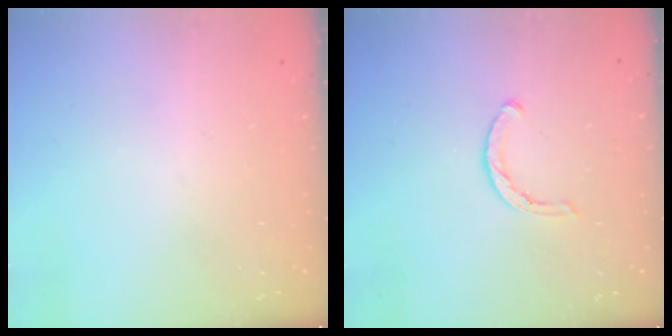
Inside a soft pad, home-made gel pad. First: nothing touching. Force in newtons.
{"total": 3.0, "press": 3.0, "slide": 0.3}